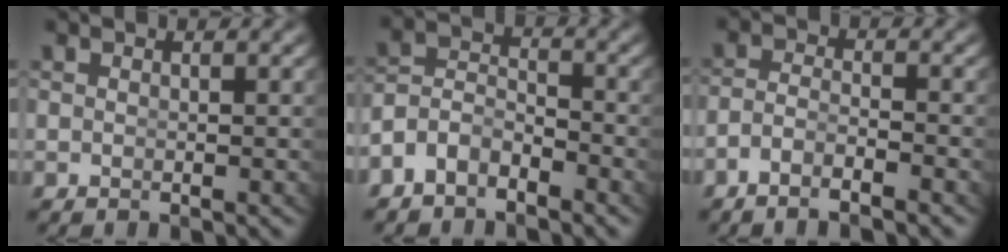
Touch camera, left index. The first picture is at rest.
{"total": 5.1, "force": [-2.9, 3.9, 1.7], "torque": [-0.044, -0.023, -0.049]}
{"total": 3.2, "force": [-2.6, 1.1, 1.6], "torque": [-0.040, -0.015, -0.041]}